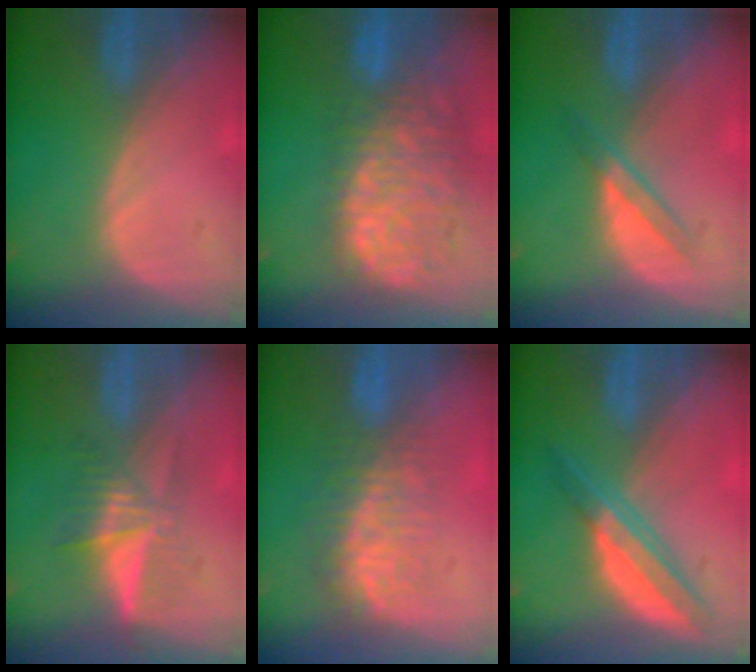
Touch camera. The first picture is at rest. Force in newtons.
{"total": 12.9, "press": 10.6, "slide": 7.2}
{"total": 3.1, "press": 3.1, "slide": 0.3}
{"total": 6.3, "press": 5.4, "slide": 3.2}
{"total": 8.1, "press": 7.4, "slide": 3.2}
{"total": 6.7, "press": 5.6, "slide": 3.7}